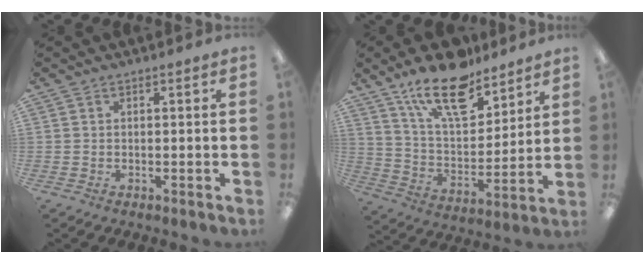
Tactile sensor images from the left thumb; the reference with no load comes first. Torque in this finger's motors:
{"motor_torque": [0.24, 0.25, 1.21, -1.56, 0.31]}